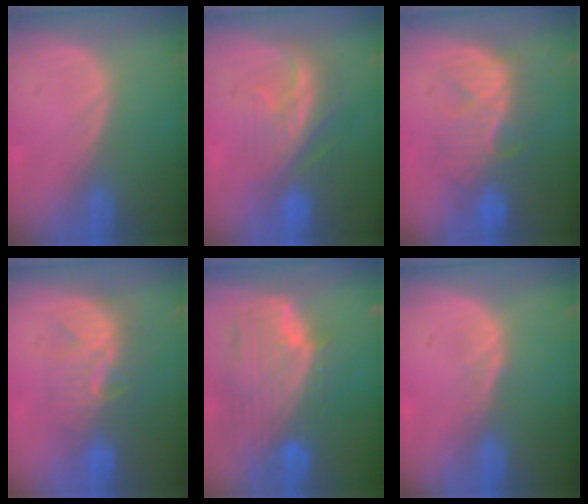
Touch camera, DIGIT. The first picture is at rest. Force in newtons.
{"total": 8.3, "press": 7.5, "slide": 3.7}
{"total": 8.5, "press": 8.3, "slide": 1.7}
{"total": 7.8, "press": 7.5, "slide": 2.0}
{"total": 11.6, "press": 9.9, "slide": 6.1}
{"total": 1.1, "press": 1.1, "slide": 0.1}